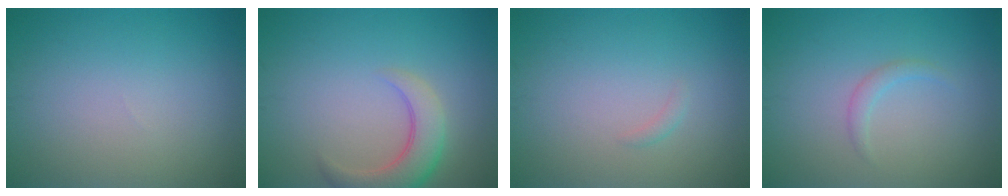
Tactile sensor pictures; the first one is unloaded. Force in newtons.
{"total": 4.3, "press": 4.3, "slide": 0.4}
{"total": 0.5, "press": 0.5, "slide": 0.1}
{"total": 1.1, "press": 1.1, "slide": 0.0}